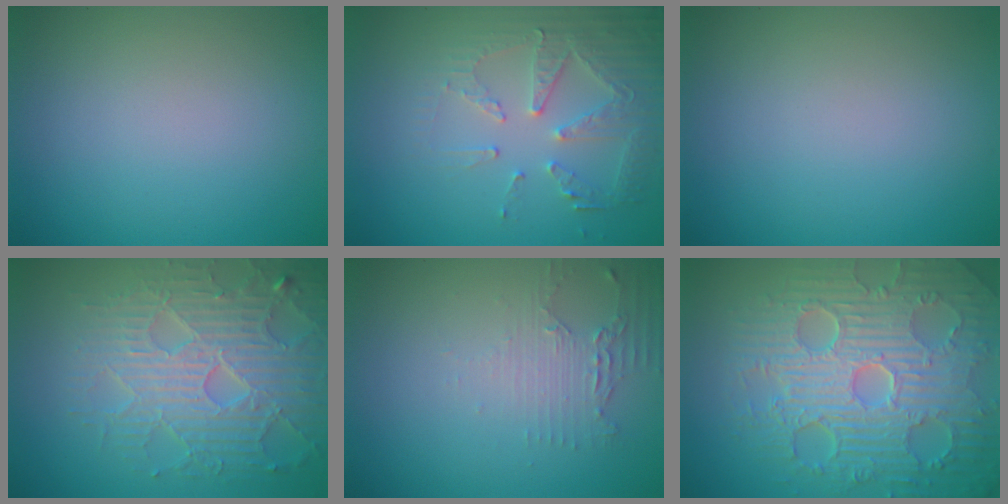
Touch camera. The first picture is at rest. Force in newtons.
{"total": 5.2, "press": 3.8, "slide": 3.5}
{"total": 0.0}
{"total": 6.6, "press": 5.5, "slide": 3.6}
{"total": 2.0, "press": 1.6, "slide": 1.1}
{"total": 10.7, "press": 7.2, "slide": 7.9}